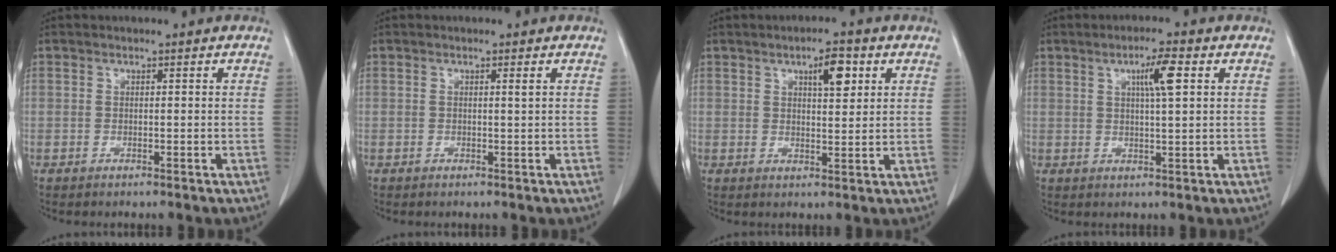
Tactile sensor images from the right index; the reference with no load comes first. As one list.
[{"total": 0.6, "force": [0.2, -0.2, 0.6], "torque": [-0.014, -0.002, 0.005]}, {"total": 5.2, "force": [2.4, 1.5, 4.3], "torque": [-0.067, 0.003, 0.038]}, {"total": 5.1, "force": [1.9, 0.3, 4.7], "torque": [-0.078, 0.002, 0.029]}]